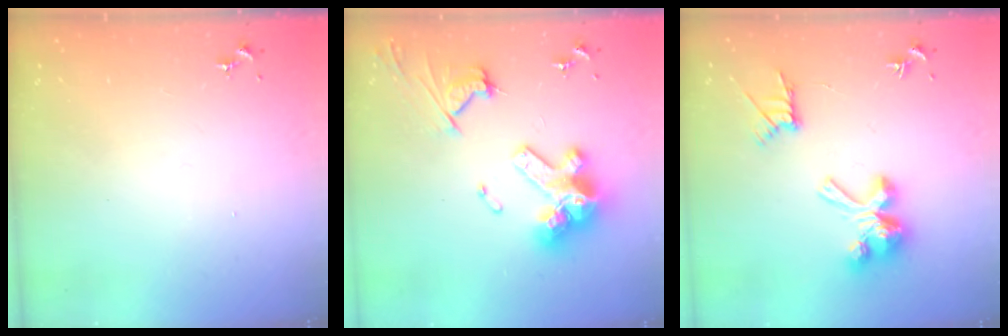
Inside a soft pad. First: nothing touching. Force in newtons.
{"total": 20.0, "press": 19.8, "slide": 2.4}
{"total": 13.1, "press": 13.1, "slide": 0.4}